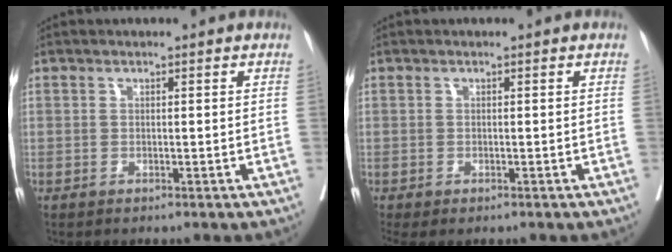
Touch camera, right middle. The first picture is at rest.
{"total": 2.1, "force": [-1.5, 0.9, 1.2], "torque": [-0.013, -0.007, -0.022]}